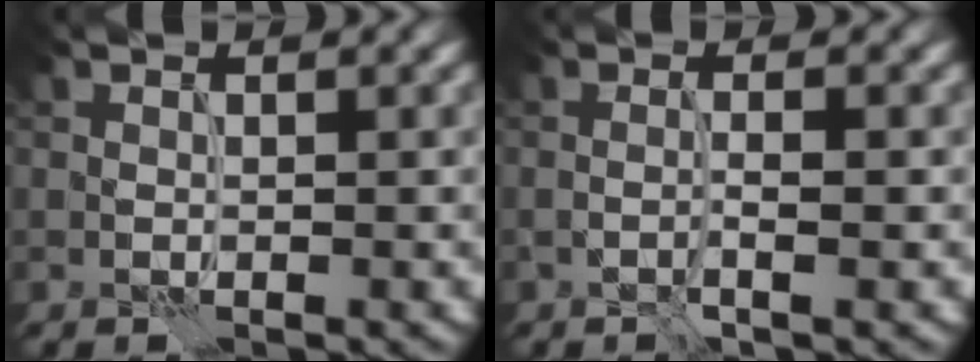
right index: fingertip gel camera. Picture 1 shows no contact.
{"total": 1.4, "force": [-0.5, 0.2, 1.3], "torque": [-0.021, 0.000, -0.012]}